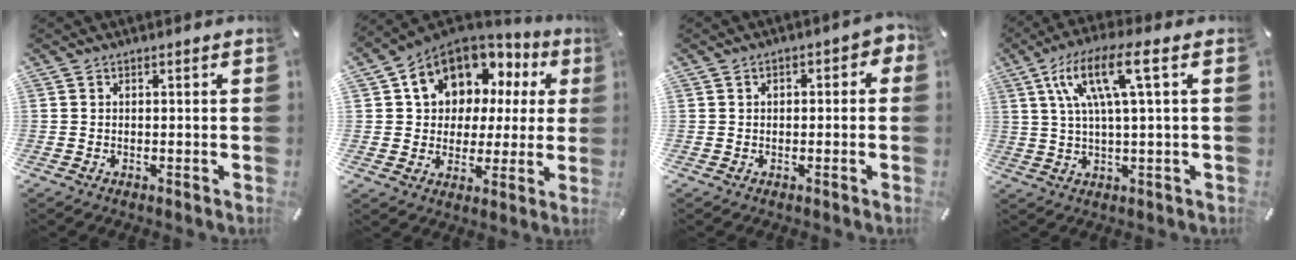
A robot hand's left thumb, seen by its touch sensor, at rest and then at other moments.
{"total": 12.4, "force": [6.4, 9.4, 4.9], "torque": [-0.100, -0.038, 0.122]}
{"total": 3.0, "force": [-0.7, 1.9, 2.2], "torque": [-0.031, 0.011, -0.016]}
{"total": 13.1, "force": [4.0, 2.9, 12.1], "torque": [-0.242, 0.001, 0.067]}